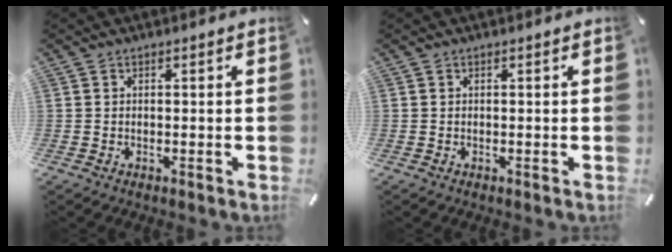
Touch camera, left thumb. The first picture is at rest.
{"total": 0.0}